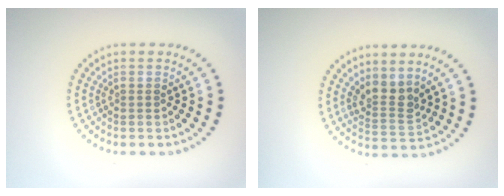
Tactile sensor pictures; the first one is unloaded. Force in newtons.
{"total": 2.5, "press": 1.9, "slide": 1.7}